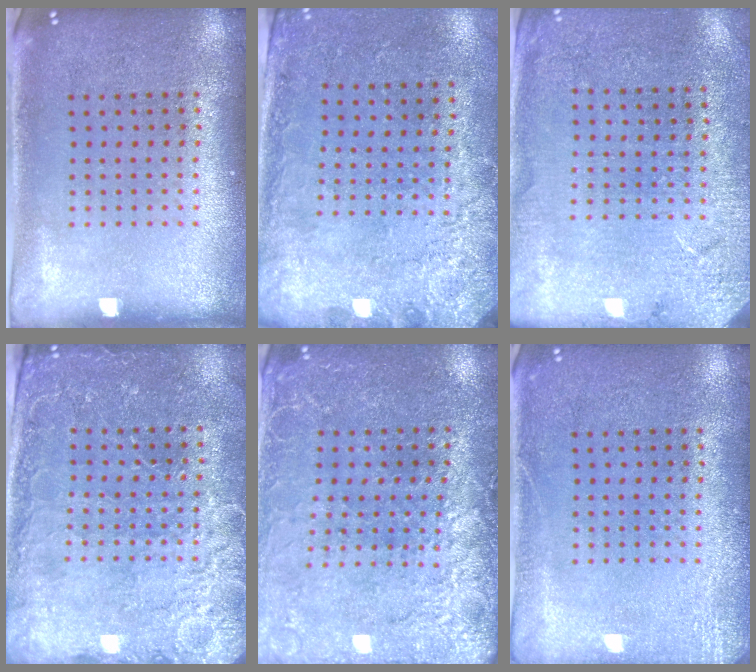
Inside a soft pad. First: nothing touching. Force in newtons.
{"total": 2.7, "press": 2.1, "slide": 1.6}
{"total": 2.7, "press": 2.6, "slide": 0.4}
{"total": 3.0, "press": 3.0, "slide": 0.5}
{"total": 2.9, "press": 2.8, "slide": 0.4}
{"total": 2.3, "press": 2.3, "slide": 0.4}